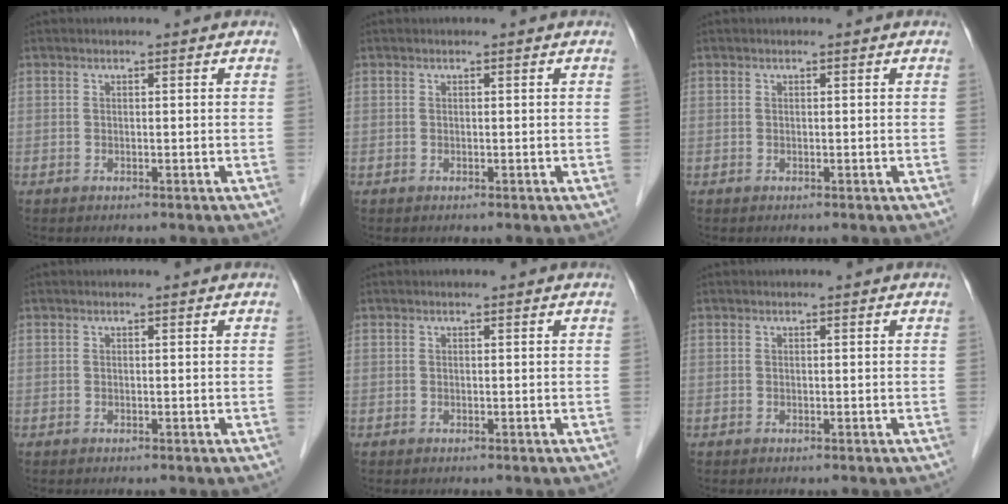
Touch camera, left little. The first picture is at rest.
{"total": 0.0}
{"total": 0.0}
{"total": 0.0}
{"total": 0.0}
{"total": 0.0}